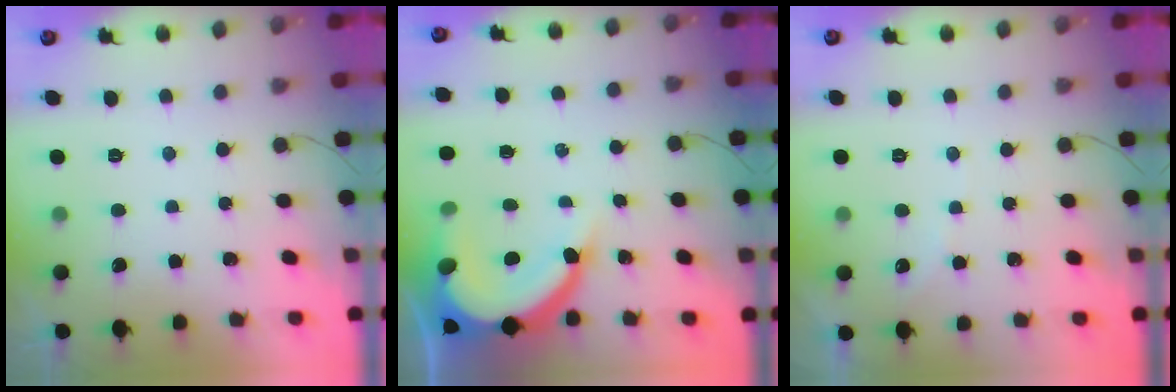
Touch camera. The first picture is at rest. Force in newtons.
{"total": 12.7, "press": 12.7, "slide": 0.9}
{"total": 2.8, "press": 2.8, "slide": 0.5}